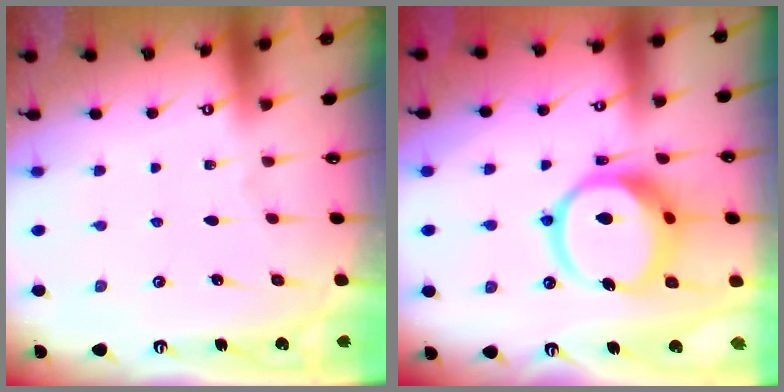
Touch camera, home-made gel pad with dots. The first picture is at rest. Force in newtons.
{"total": 15.3, "press": 15.2, "slide": 1.9}